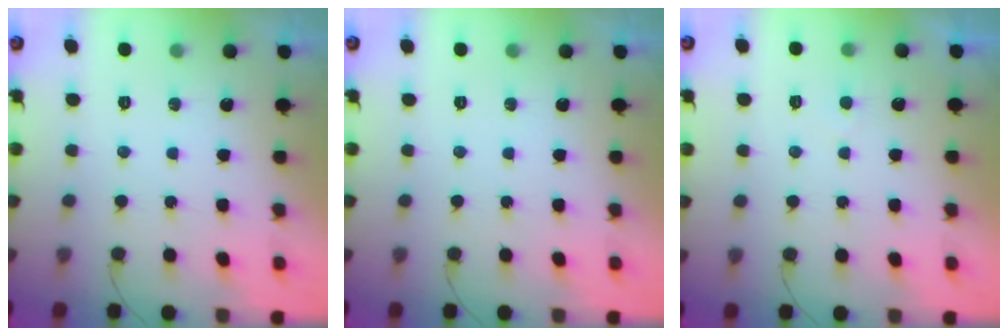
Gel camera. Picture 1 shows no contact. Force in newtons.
{"total": 0.0}
{"total": 2.4, "press": 2.3, "slide": 0.3}